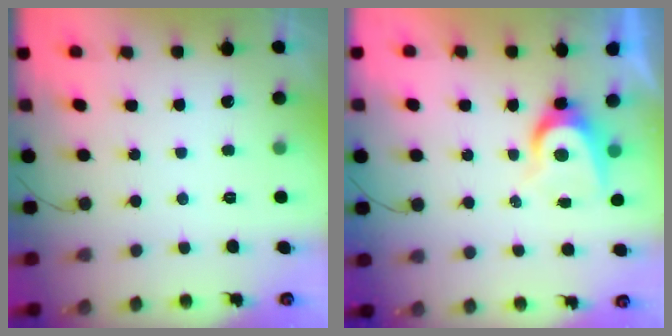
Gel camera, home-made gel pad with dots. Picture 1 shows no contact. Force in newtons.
{"total": 6.3, "press": 6.3, "slide": 0.4}